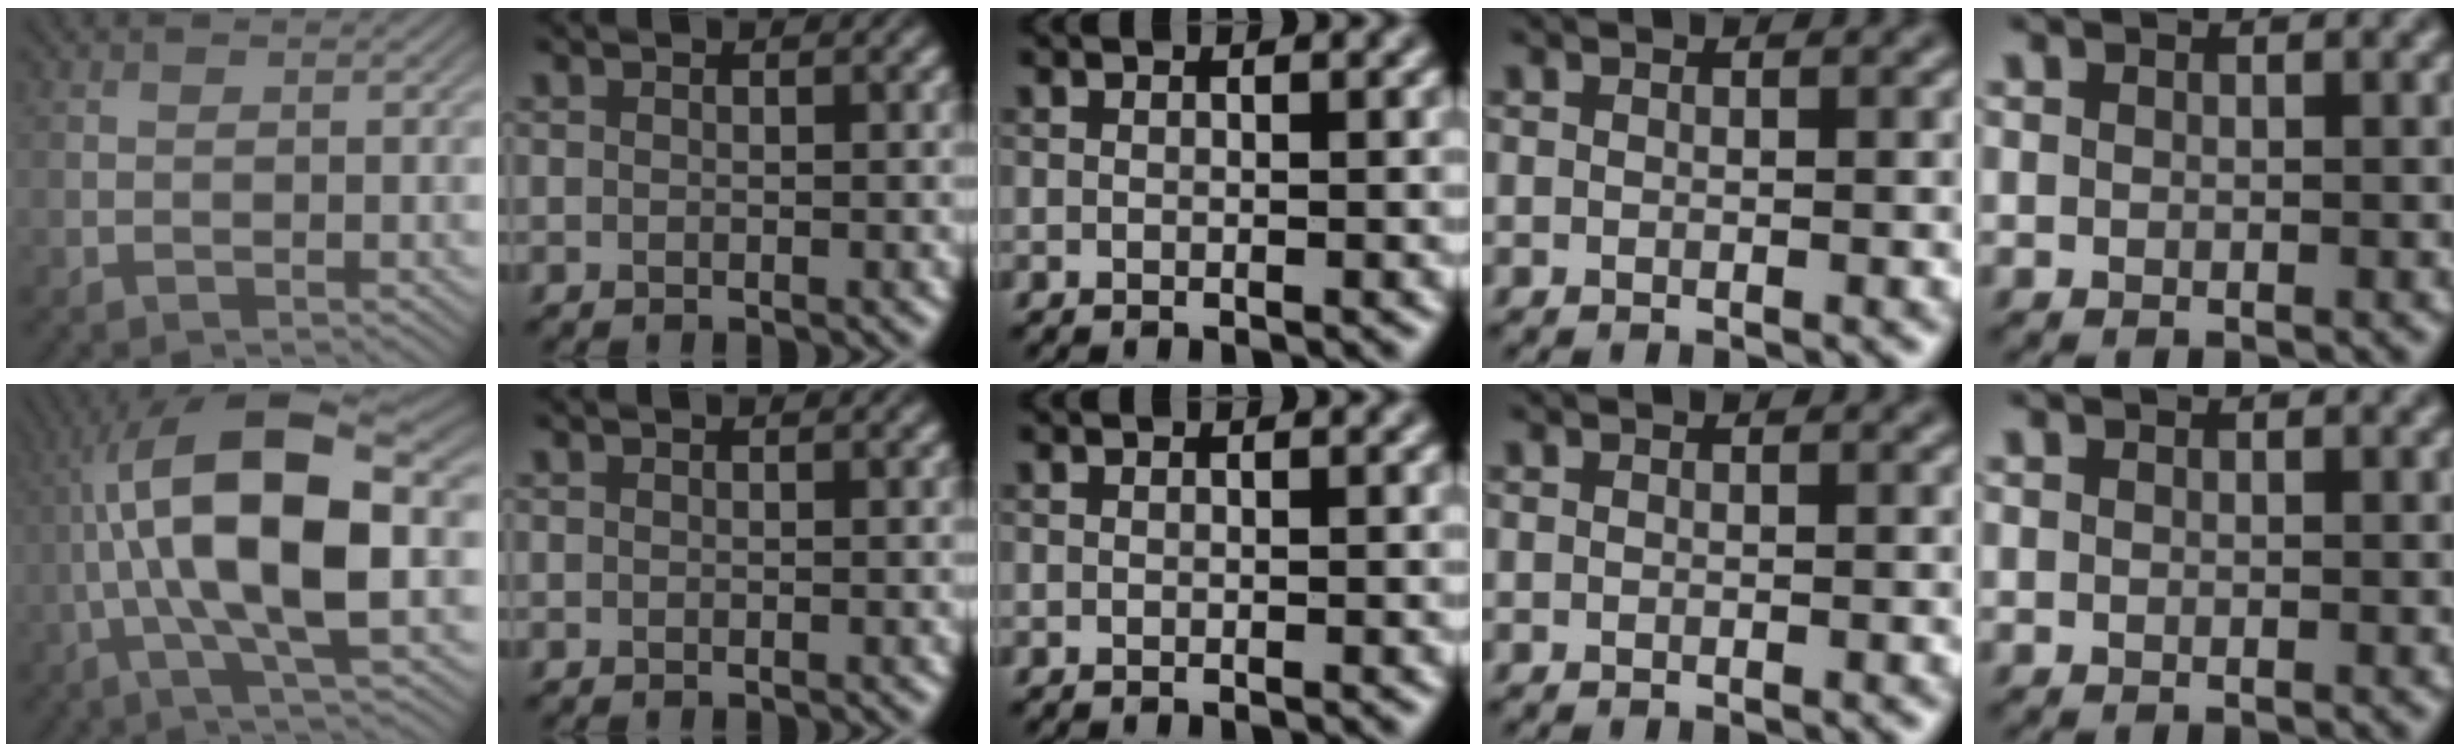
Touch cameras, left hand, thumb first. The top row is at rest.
{"thumb": {"total": 15.0, "force": [-0.2, 4.2, 14.4], "torque": [-0.260, 0.024, -0.011]}}